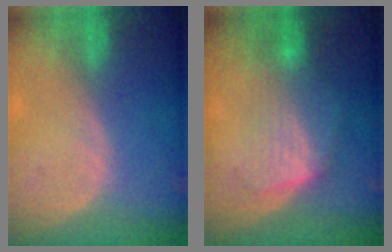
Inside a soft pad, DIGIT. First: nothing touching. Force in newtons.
{"total": 6.3, "press": 6.1, "slide": 1.6}